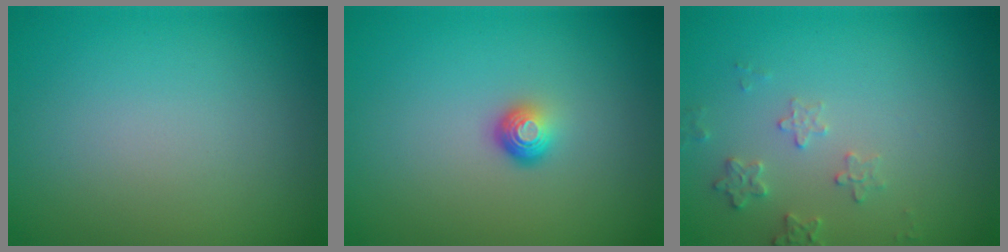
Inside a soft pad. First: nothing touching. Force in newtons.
{"total": 1.6, "press": 1.0, "slide": 1.3}
{"total": 1.9, "press": 1.8, "slide": 0.2}